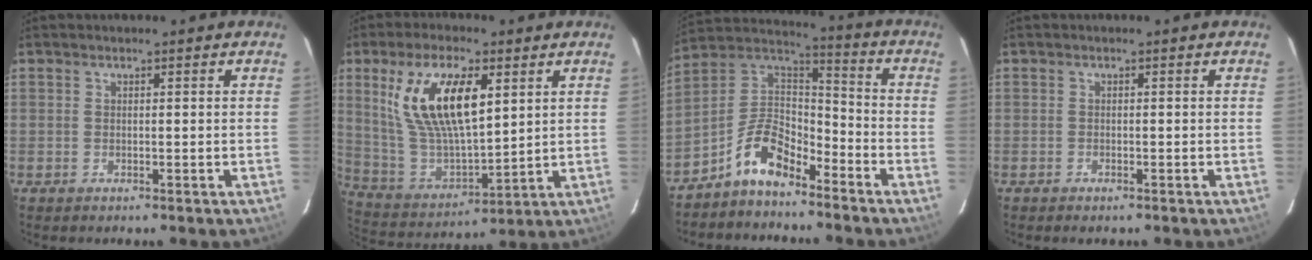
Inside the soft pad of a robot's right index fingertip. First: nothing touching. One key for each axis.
{"total": 17.3, "fx": 6.5, "fy": 7.0, "fz": 14.4, "tx": -0.278, "ty": 0.004, "tz": 0.137}
{"total": 11.3, "fx": -7.6, "fy": 5.0, "fz": 6.8, "tx": -0.154, "ty": 0.034, "tz": -0.151}
{"total": 0.9, "fx": -0.7, "fy": 0.5, "fz": 0.2, "tx": -0.006, "ty": 0.000, "tz": -0.012}